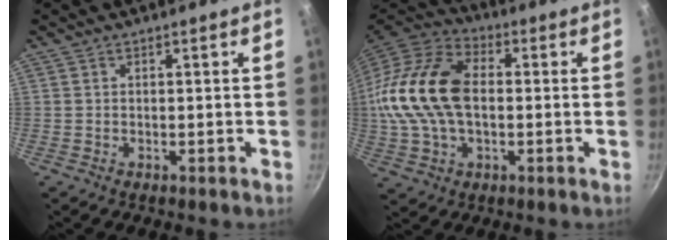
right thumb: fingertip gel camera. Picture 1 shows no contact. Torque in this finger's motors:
{"motor_torque": [1.36, 3.66, 2.11, -0.66, 0.27]}